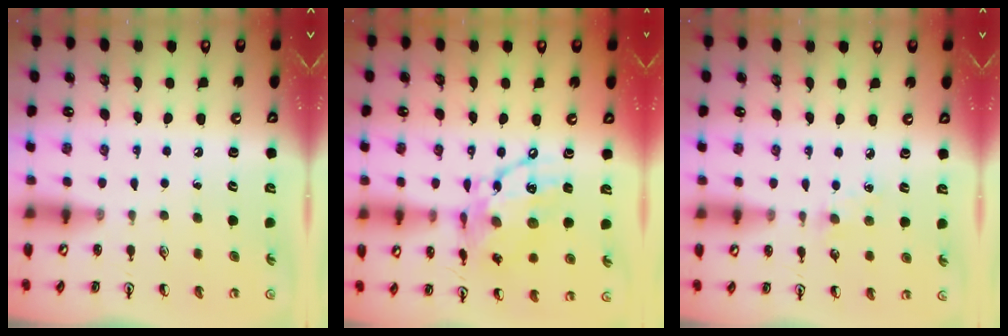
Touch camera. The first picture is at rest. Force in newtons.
{"total": 15.3, "press": 15.3, "slide": 1.2}
{"total": 3.3, "press": 3.3, "slide": 0.5}